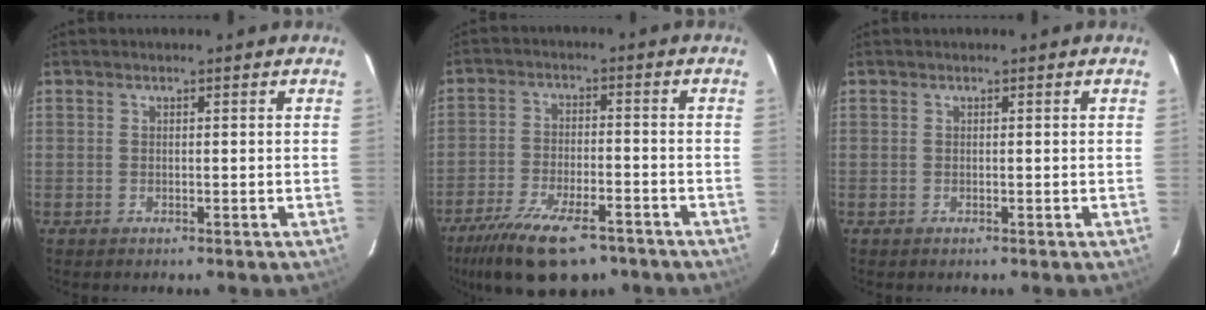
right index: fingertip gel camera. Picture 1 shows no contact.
{"total": 15.5, "force": [-11.1, 5.9, 9.1], "torque": [-0.197, -0.028, -0.182]}
{"total": 0.0}